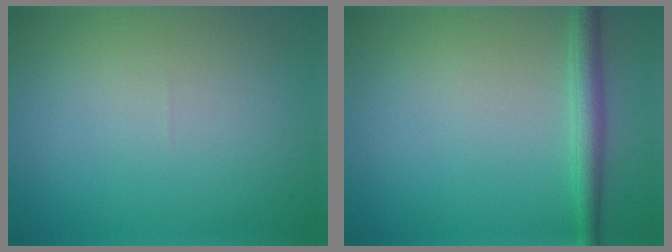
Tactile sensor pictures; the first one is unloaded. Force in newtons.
{"total": 2.4, "press": 2.4, "slide": 0.1}